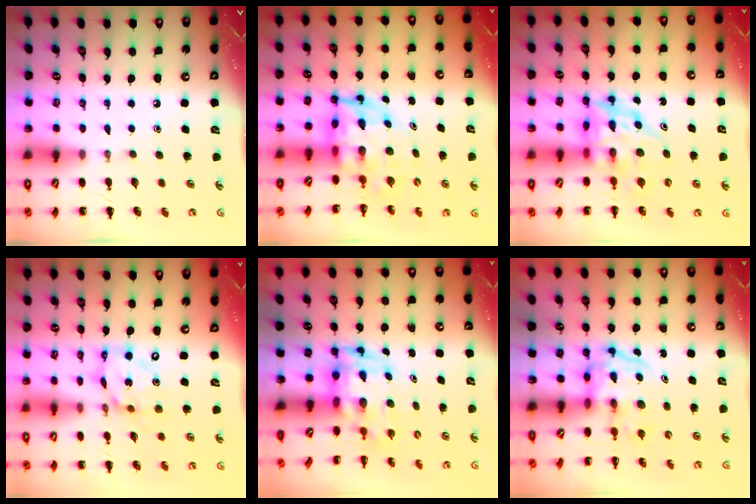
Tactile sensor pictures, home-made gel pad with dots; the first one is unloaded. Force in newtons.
{"total": 6.5, "press": 6.2, "slide": 2.1}
{"total": 7.3, "press": 7.0, "slide": 2.2}
{"total": 13.6, "press": 13.2, "slide": 3.4}
{"total": 4.0, "press": 3.9, "slide": 0.7}
{"total": 4.0, "press": 3.9, "slide": 0.6}